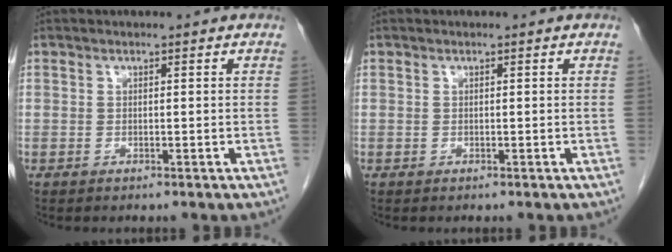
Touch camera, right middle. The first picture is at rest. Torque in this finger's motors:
{"motor_torque": [0.29, -0.04, 0.04, 0.01]}